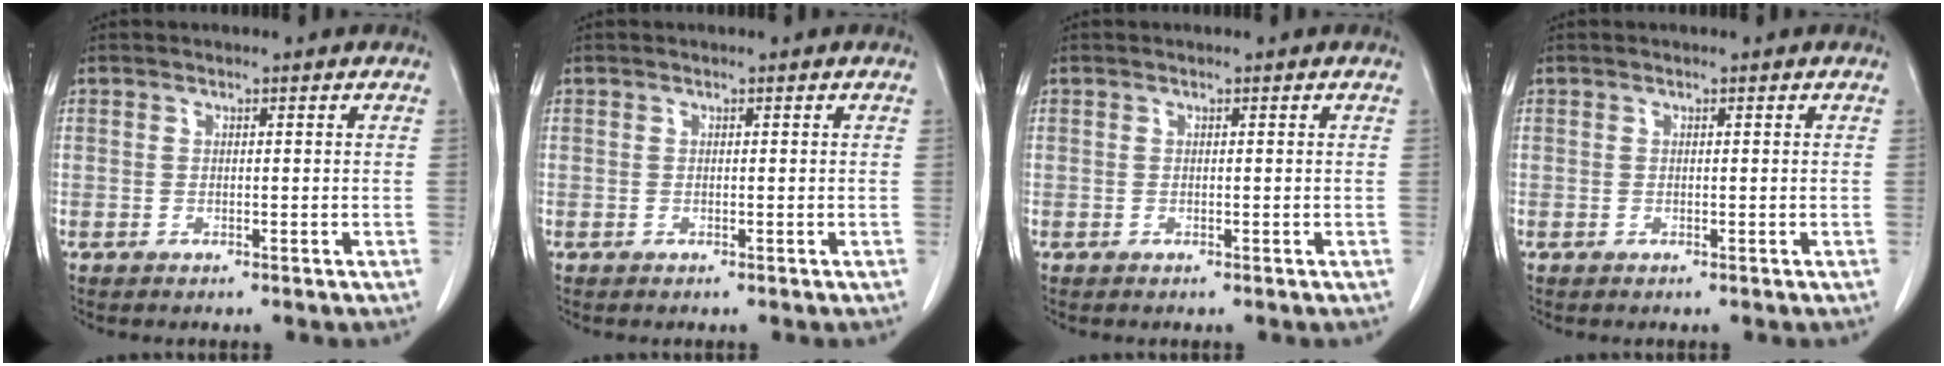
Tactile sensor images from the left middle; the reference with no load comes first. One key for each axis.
{"total": 0.0}
{"total": 0.0}
{"total": 0.0}